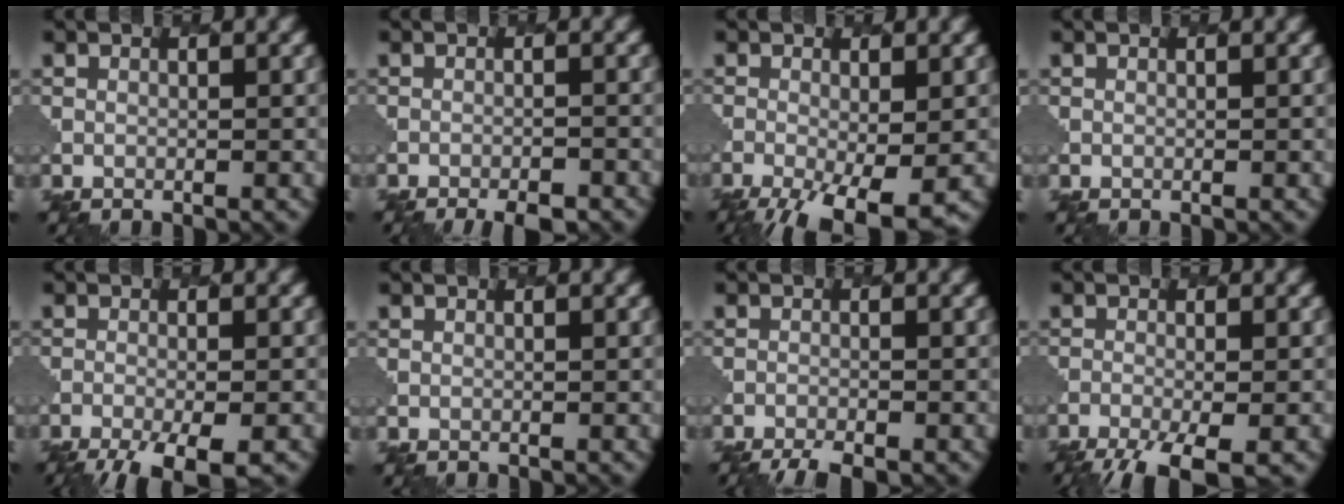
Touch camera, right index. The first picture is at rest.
{"total": 4.3, "force": [-3.7, 1.1, 1.9], "torque": [-0.022, 0.001, -0.050]}
{"total": 6.8, "force": [-3.3, 2.1, 5.5], "torque": [-0.103, -0.017, -0.054]}
{"total": 0.0}
{"total": 7.3, "force": [-5.4, 2.0, 4.5], "torque": [-0.070, -0.020, -0.077]}
{"total": 0.0}
{"total": 3.8, "force": [-3.4, 0.7, 1.6], "torque": [-0.035, -0.010, -0.055]}
{"total": 7.1, "force": [-5.1, 1.9, 4.5], "torque": [-0.079, -0.025, -0.080]}